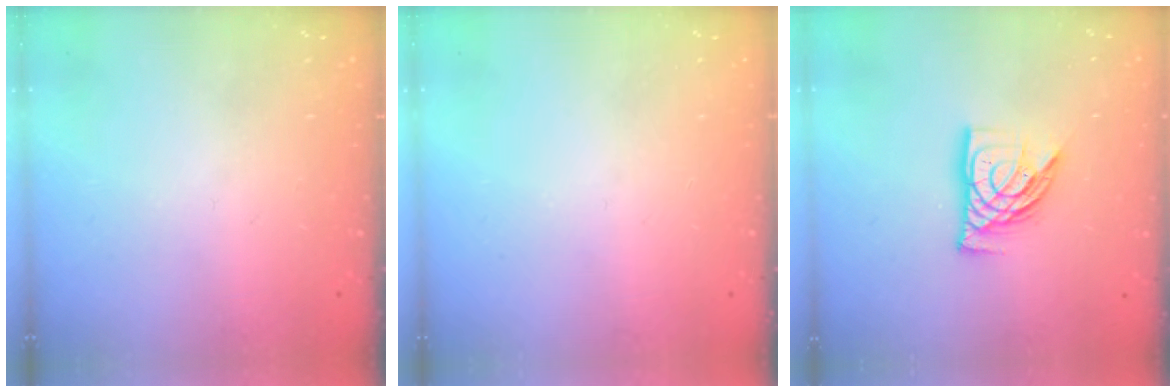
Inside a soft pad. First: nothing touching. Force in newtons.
{"total": 0.0}
{"total": 11.3, "press": 11.2, "slide": 1.0}